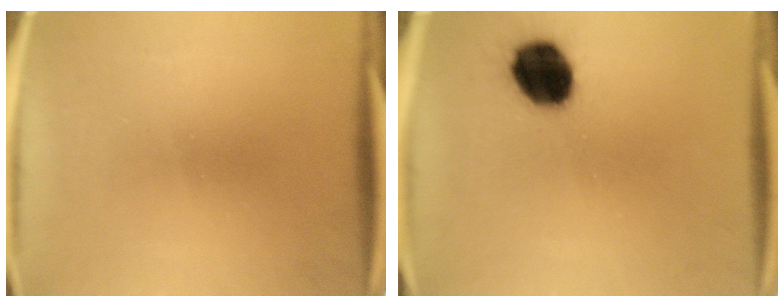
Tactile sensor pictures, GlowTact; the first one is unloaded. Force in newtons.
{"total": 13.0}